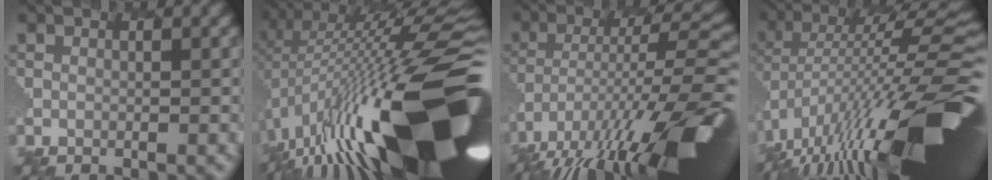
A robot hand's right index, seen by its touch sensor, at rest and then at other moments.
{"total": 18.9, "force": [-3.8, 6.0, 17.6], "torque": [-0.279, -0.017, -0.057]}
{"total": 14.7, "force": [-7.9, 4.2, 11.7], "torque": [-0.225, -0.003, -0.140]}
{"total": 14.9, "force": [-4.3, 4.3, 13.6], "torque": [-0.248, 0.016, -0.089]}